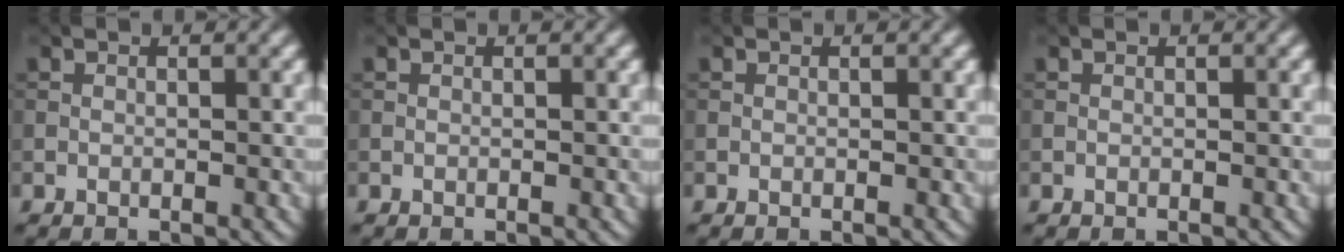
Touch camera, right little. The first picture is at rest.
{"total": 0.0}
{"total": 0.0}
{"total": 0.0}